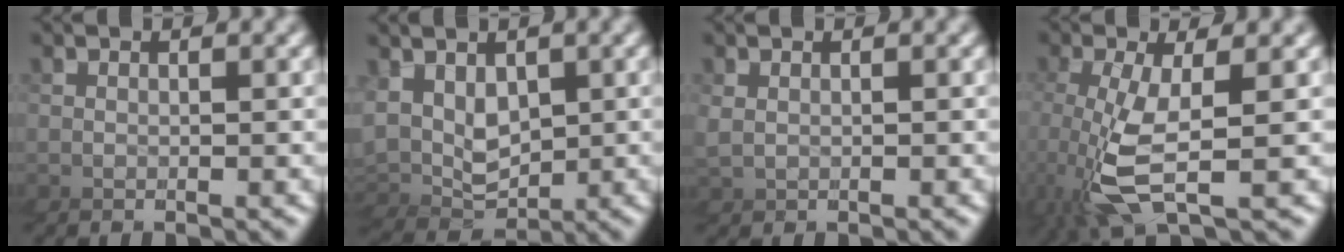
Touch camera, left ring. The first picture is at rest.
{"total": 3.9, "force": [0.6, 3.8, 0.7], "torque": [-0.042, 0.006, -0.003]}
{"total": 0.8, "force": [0.1, 0.6, -0.4], "torque": [0.002, 0.000, 0.004]}
{"total": 2.7, "force": [-0.8, -0.6, 2.5], "torque": [-0.085, 0.002, -0.008]}